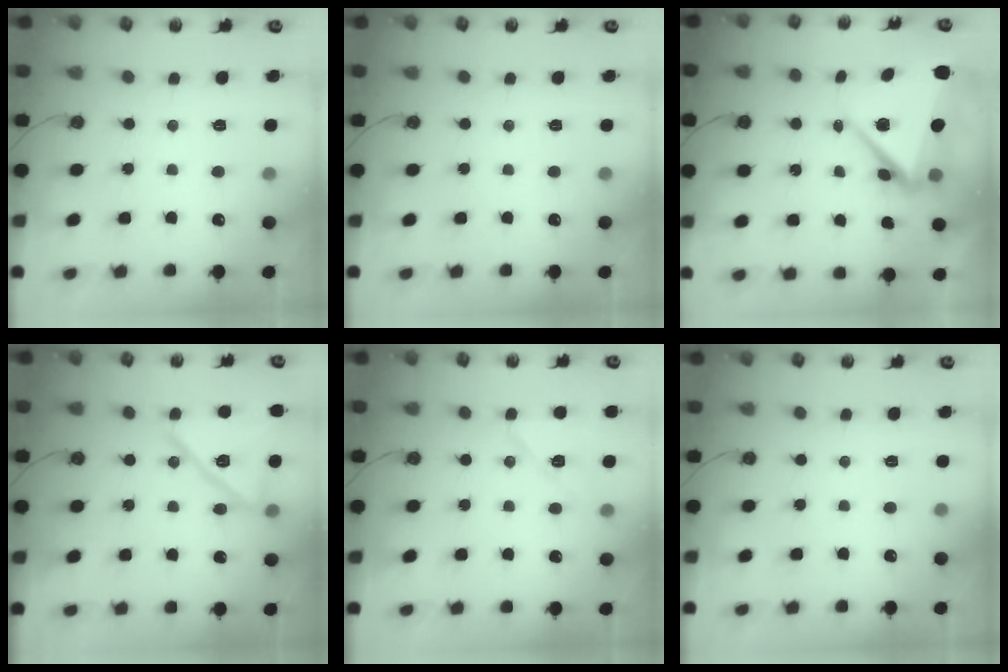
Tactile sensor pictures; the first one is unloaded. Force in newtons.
{"total": 0.0}
{"total": 10.0, "press": 9.9, "slide": 1.6}
{"total": 16.4, "press": 12.2, "slide": 10.9}
{"total": 8.5, "press": 8.4, "slide": 1.1}
{"total": 0.0}